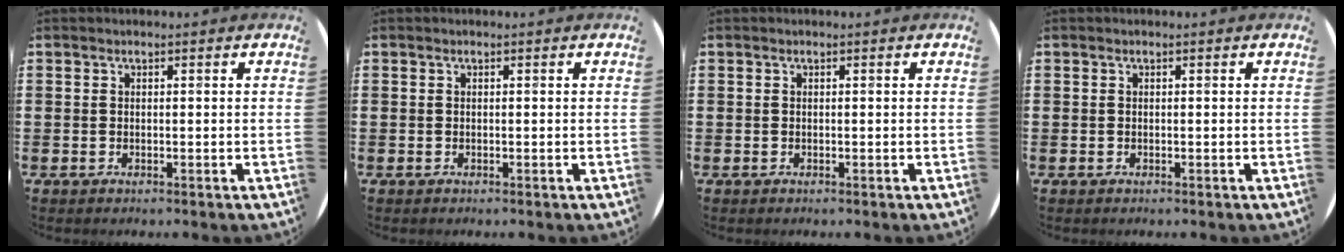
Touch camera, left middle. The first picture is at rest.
{"total": 0.0}
{"total": 0.0}
{"total": 0.0}